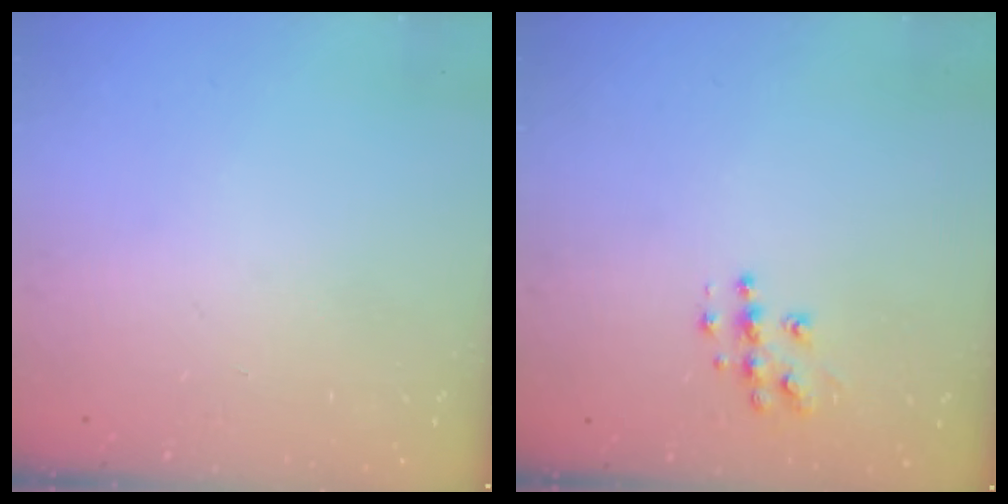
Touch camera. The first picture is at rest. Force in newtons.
{"total": 8.6, "press": 8.6, "slide": 0.4}